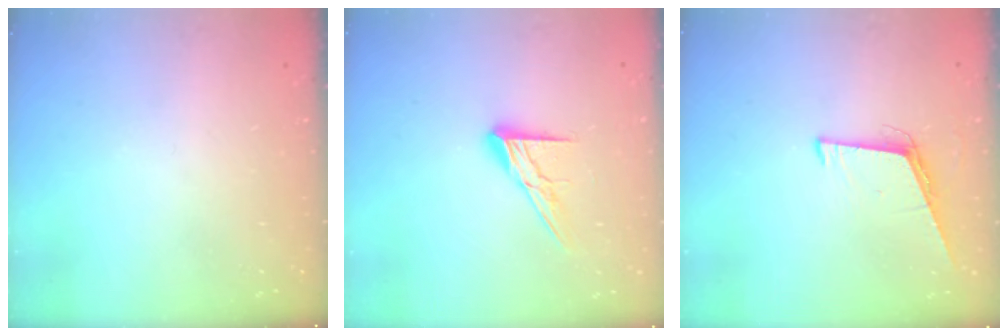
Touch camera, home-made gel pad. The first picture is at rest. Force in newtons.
{"total": 10.4, "press": 10.4, "slide": 0.6}
{"total": 5.7, "press": 5.1, "slide": 2.6}